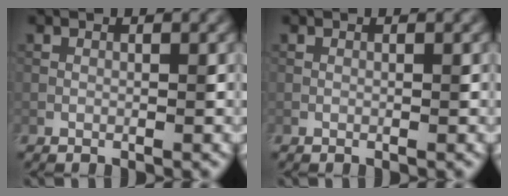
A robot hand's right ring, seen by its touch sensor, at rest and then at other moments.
{"total": 0.0}